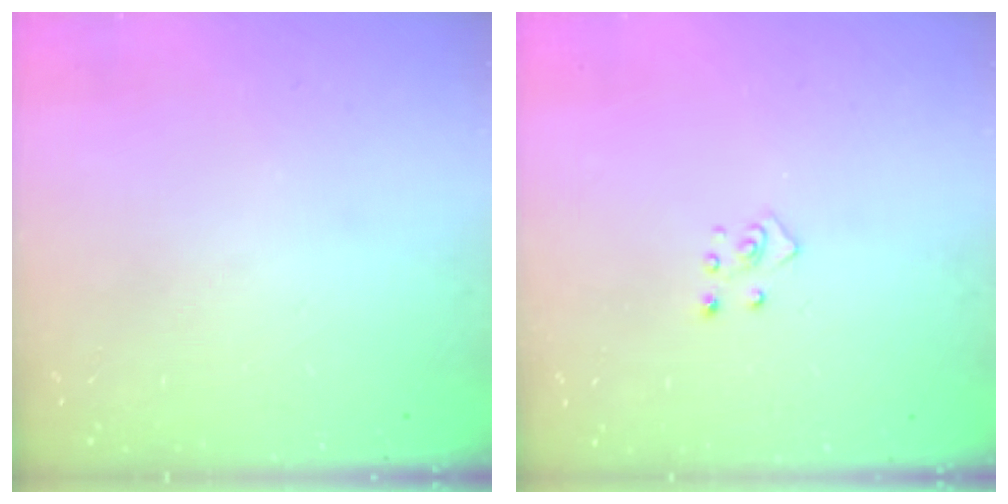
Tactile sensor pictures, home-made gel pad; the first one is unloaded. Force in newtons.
{"total": 2.8, "press": 2.8, "slide": 0.3}